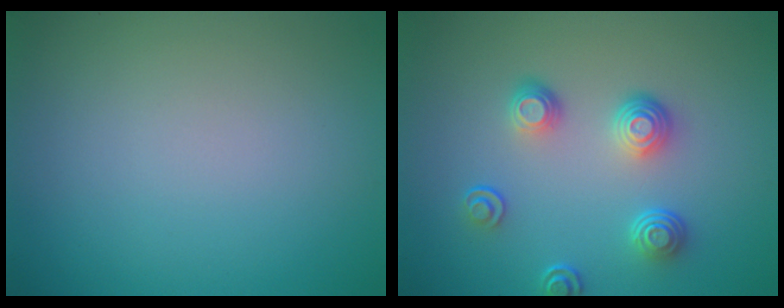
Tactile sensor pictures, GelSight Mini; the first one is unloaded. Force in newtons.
{"total": 3.7, "press": 2.9, "slide": 2.3}